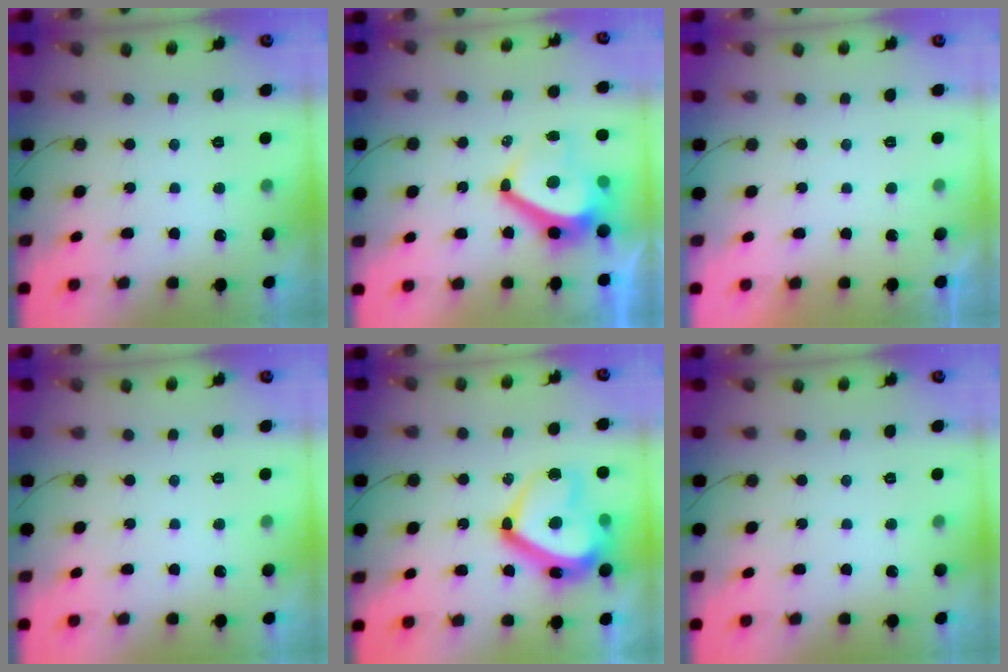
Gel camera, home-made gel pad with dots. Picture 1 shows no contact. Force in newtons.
{"total": 10.8, "press": 10.4, "slide": 3.1}
{"total": 2.0, "press": 2.0, "slide": 0.6}
{"total": 0.0}
{"total": 22.3, "press": 22.2, "slide": 1.5}
{"total": 0.0}